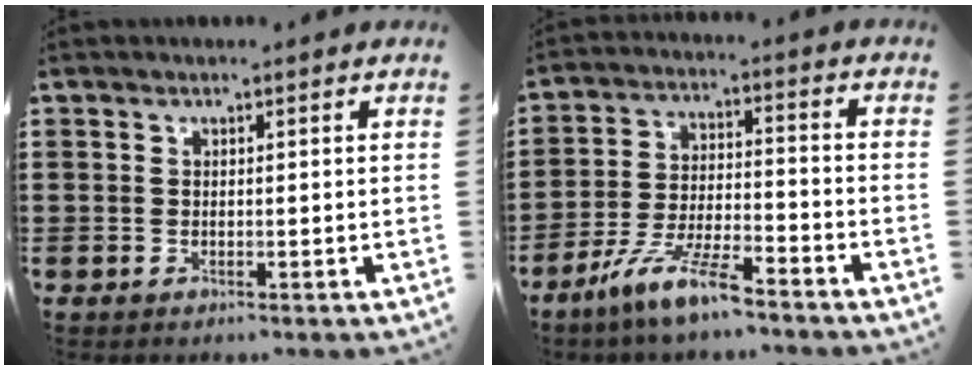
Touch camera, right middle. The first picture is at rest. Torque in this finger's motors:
{"motor_torque": [2.14, 0.00, 0.29, 0.19]}